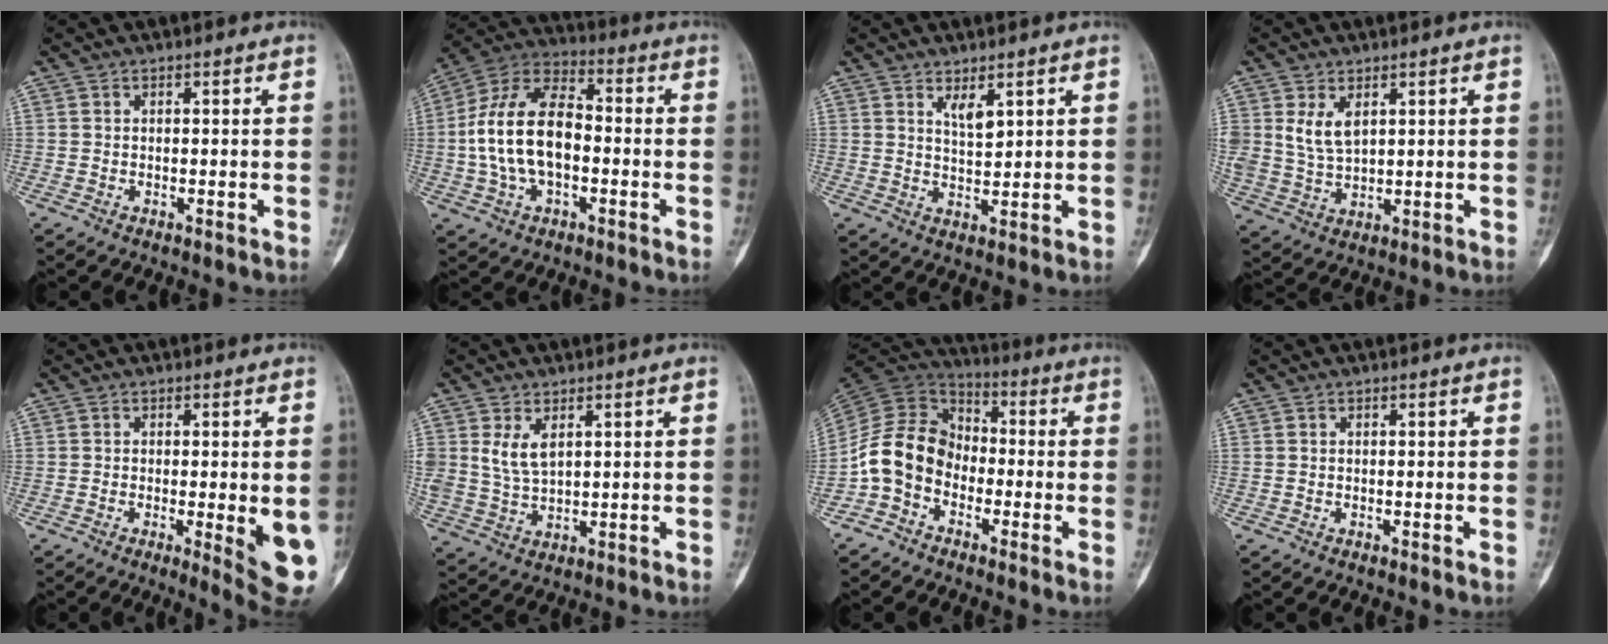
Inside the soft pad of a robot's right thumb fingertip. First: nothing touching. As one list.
[{"total": 16.4, "force": [-1.3, 9.6, 13.3], "torque": [-0.249, 0.038, -0.028]}, {"total": 3.4, "force": [2.1, 1.2, 2.4], "torque": [-0.037, -0.020, 0.042]}, {"total": 5.6, "force": [2.3, 3.0, 4.1], "torque": [-0.075, -0.011, 0.055]}, {"total": 8.7, "force": [-1.8, 2.1, 8.2], "torque": [-0.101, -0.018, -0.020]}, {"total": 5.1, "force": [2.1, 2.6, 3.9], "torque": [-0.075, -0.010, 0.051]}, {"total": 11.5, "force": [-4.0, 9.1, 5.9], "torque": [-0.102, 0.060, -0.093]}, {"total": 0.0}]